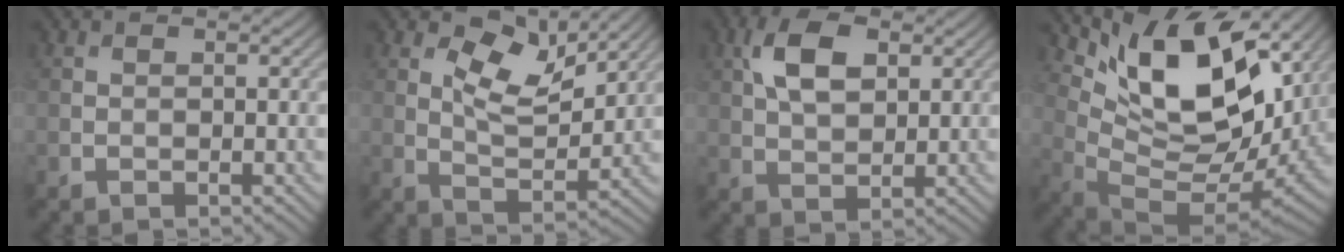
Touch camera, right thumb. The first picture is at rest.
{"total": 7.6, "force": [4.3, 3.3, 5.4], "torque": [-0.105, -0.006, 0.078]}
{"total": 6.5, "force": [2.3, 3.6, 4.9], "torque": [-0.104, 0.007, 0.039]}
{"total": 14.5, "force": [6.9, 6.3, 11.1], "torque": [-0.197, -0.005, 0.136]}